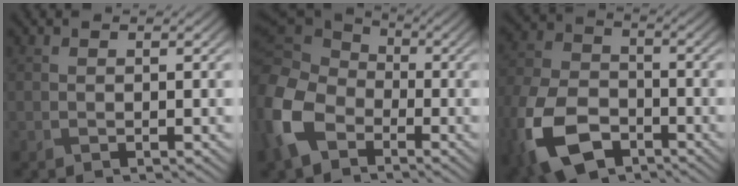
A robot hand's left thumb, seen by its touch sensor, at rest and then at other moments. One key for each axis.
{"total": 12.8, "fx": -3.7, "fy": 9.5, "fz": 7.7, "tx": -0.244, "ty": -0.039, "tz": -0.073}
{"total": 14.6, "fx": -7.1, "fy": 9.1, "fz": 8.9, "tx": -0.254, "ty": -0.057, "tz": -0.135}